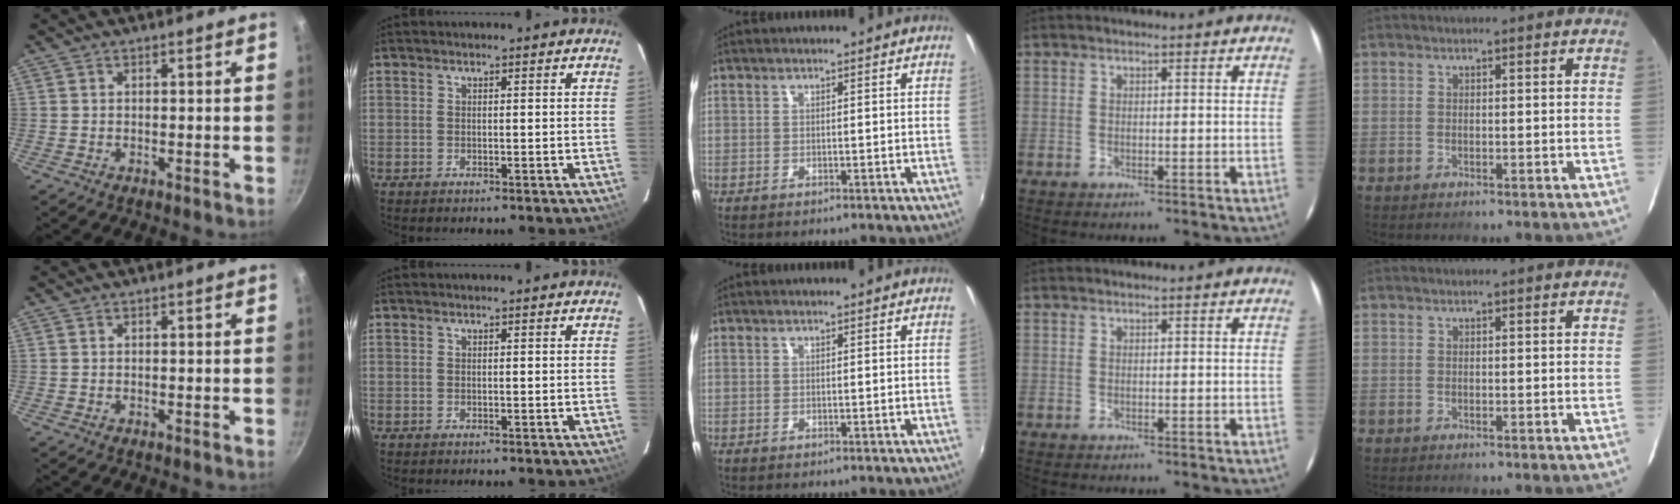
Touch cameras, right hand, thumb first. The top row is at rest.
{}